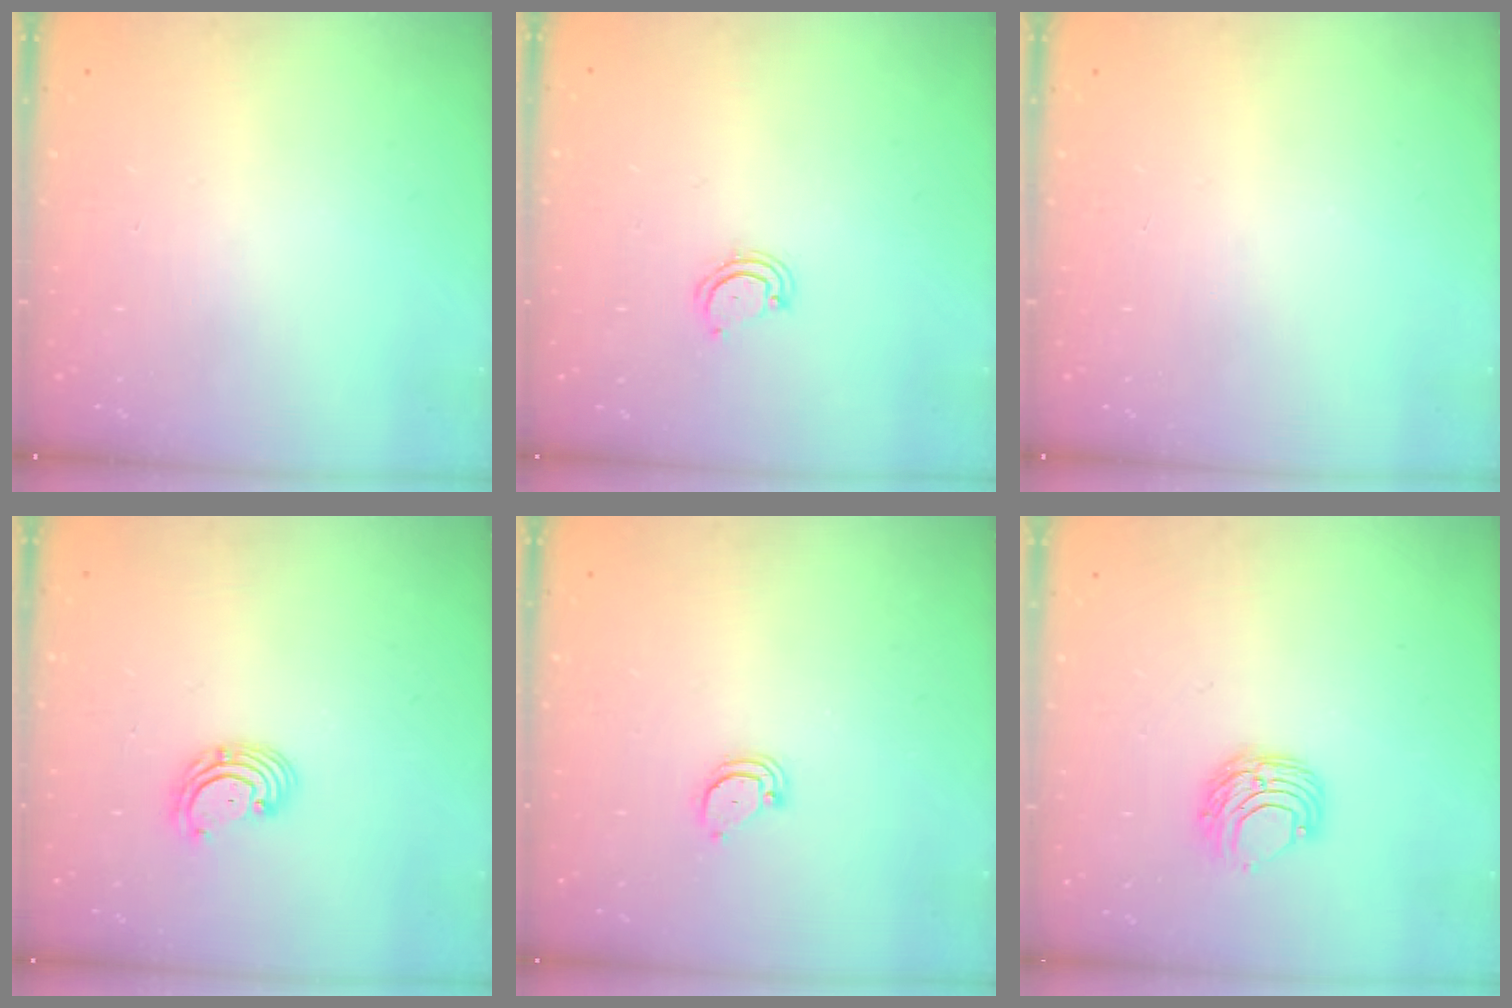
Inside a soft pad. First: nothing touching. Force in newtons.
{"total": 3.9, "press": 3.9, "slide": 0.4}
{"total": 0.0}
{"total": 2.7, "press": 2.7, "slide": 0.3}
{"total": 2.1, "press": 2.1, "slide": 0.1}
{"total": 6.7, "press": 6.7, "slide": 0.5}